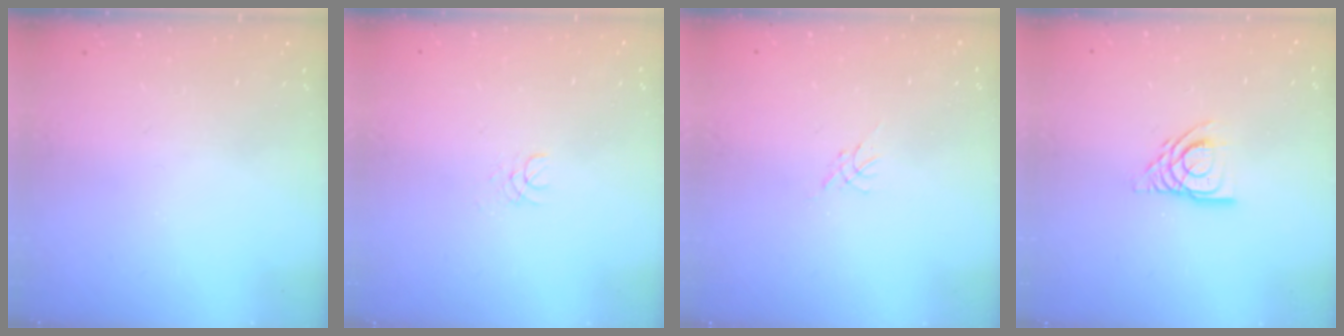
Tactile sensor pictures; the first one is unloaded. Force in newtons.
{"total": 1.3, "press": 1.3, "slide": 0.1}
{"total": 0.0}
{"total": 9.4, "press": 9.4, "slide": 1.1}